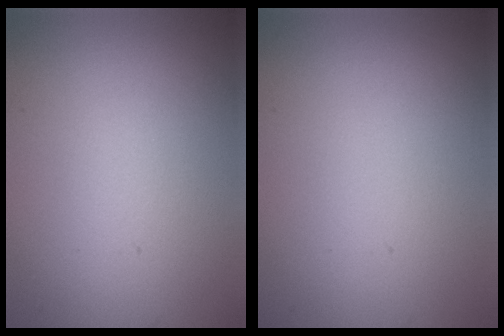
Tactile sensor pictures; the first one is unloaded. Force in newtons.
{"total": 0.0}